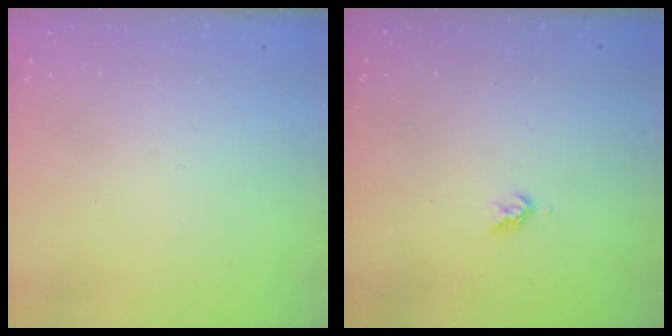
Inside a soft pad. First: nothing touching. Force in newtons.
{"total": 3.0, "press": 3.0, "slide": 0.4}